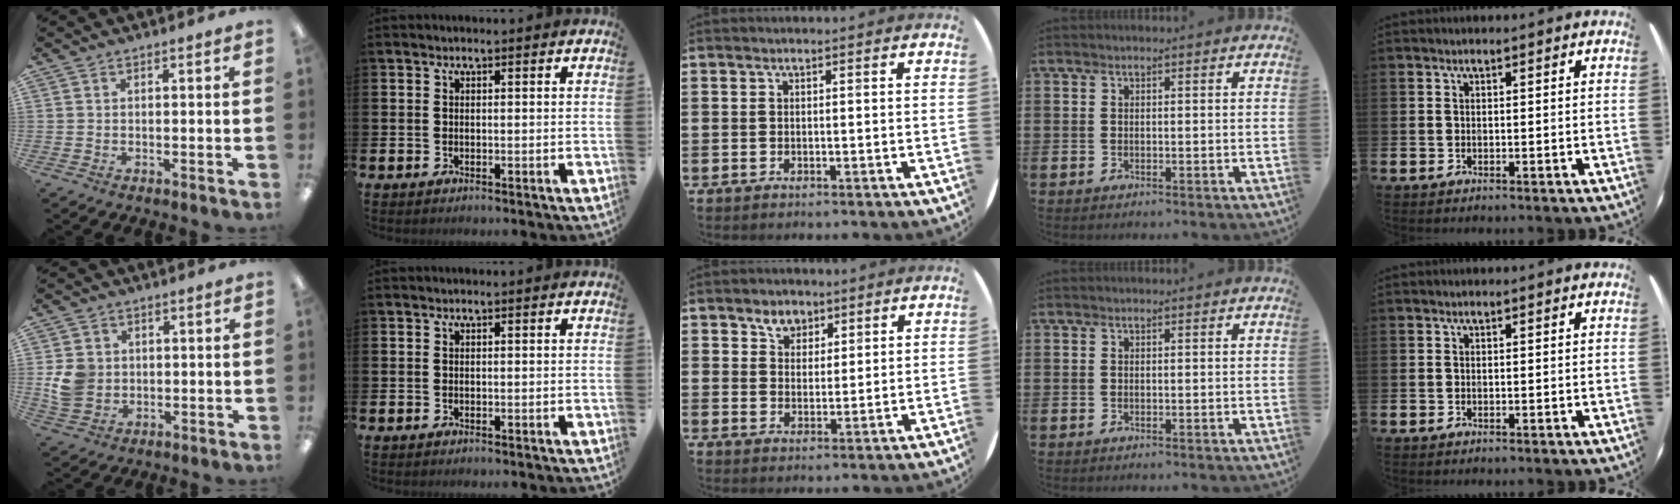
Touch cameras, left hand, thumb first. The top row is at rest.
{"thumb": {"total": 7.2, "force": [0.6, 6.4, 3.2], "torque": [-0.055, 0.006, 0.014]}, "middle": {"total": 3.4, "force": [2.6, 2.1, 0.5], "torque": [-0.009, 0.005, 0.049]}}